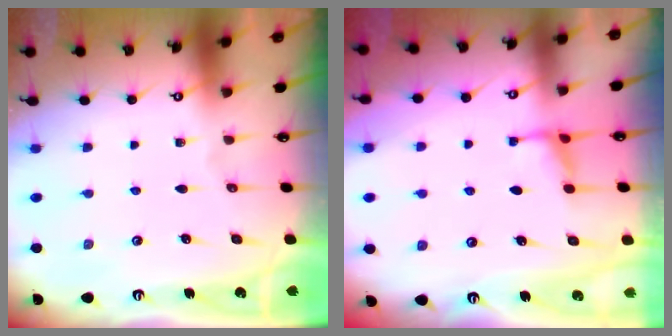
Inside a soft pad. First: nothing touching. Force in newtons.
{"total": 4.1, "press": 4.1, "slide": 0.1}